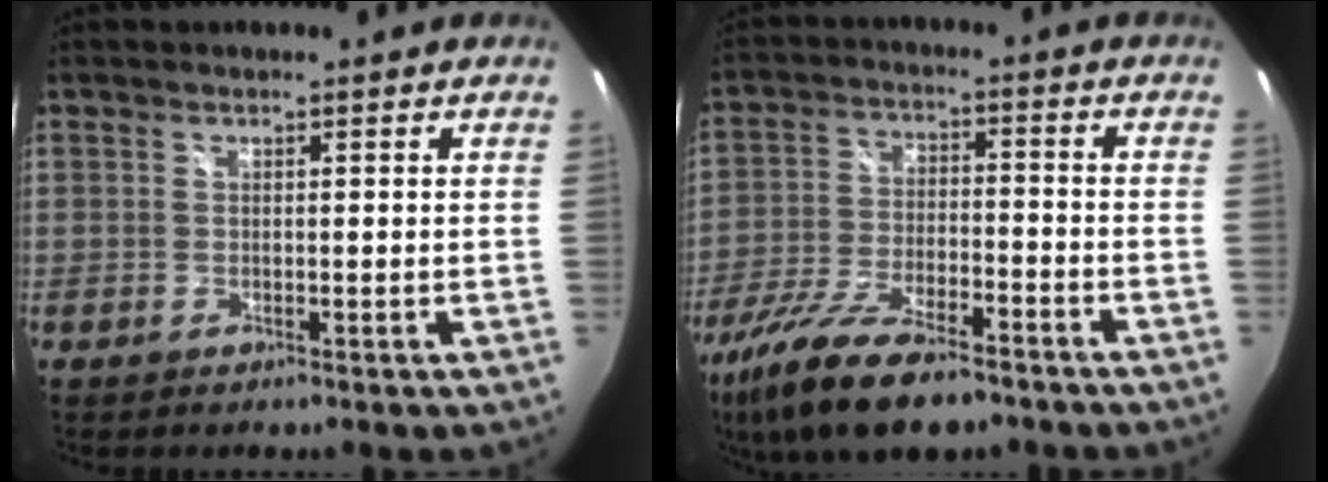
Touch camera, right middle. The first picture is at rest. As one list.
[{"total": 17.0, "force": [-12.6, 5.1, 10.1], "torque": [-0.213, -0.042, -0.224]}]